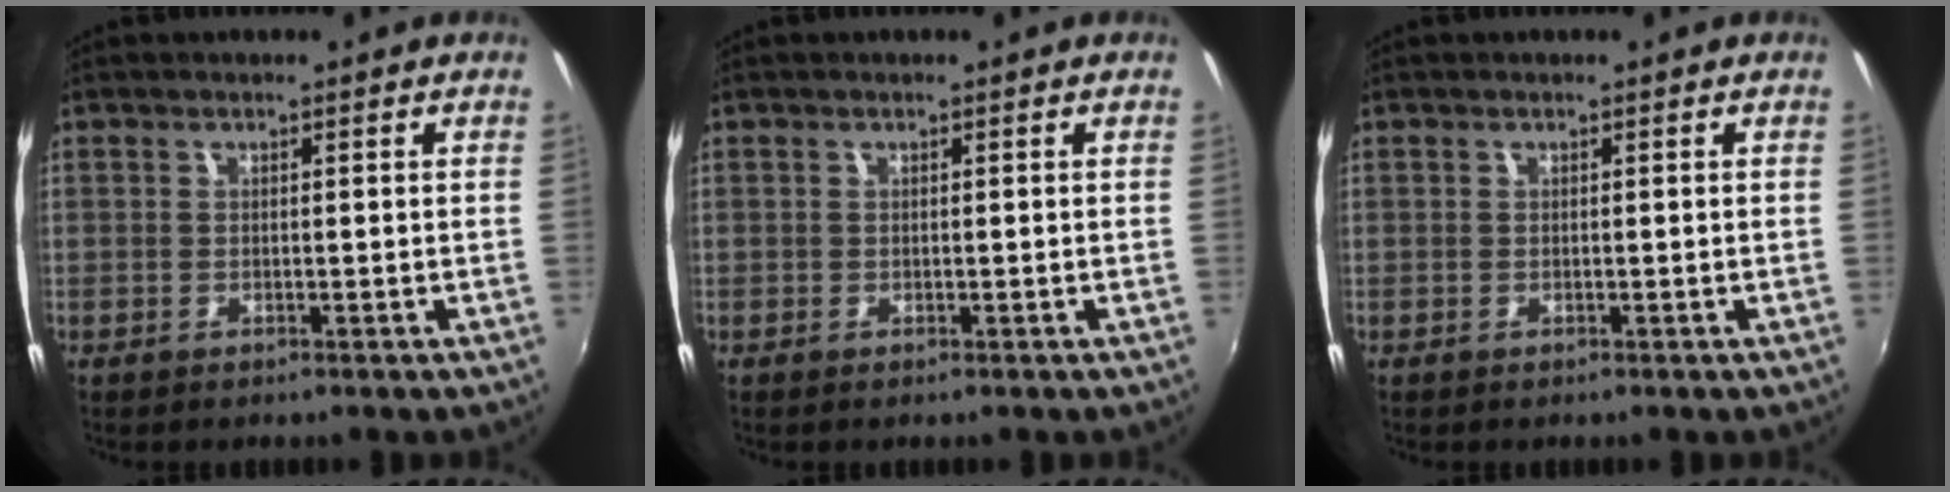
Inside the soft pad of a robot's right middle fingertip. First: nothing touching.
{"total": 0.0}
{"total": 0.0}